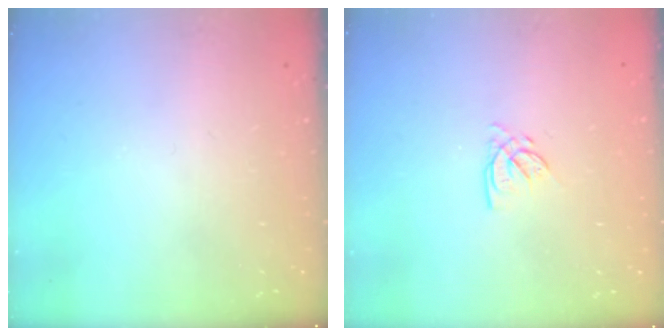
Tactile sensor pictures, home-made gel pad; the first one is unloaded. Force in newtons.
{"total": 2.8, "press": 2.8, "slide": 0.1}